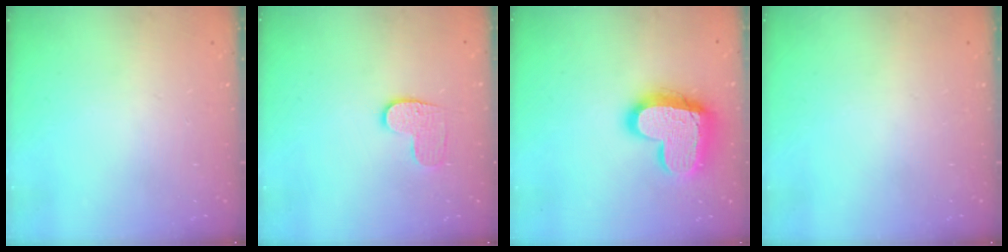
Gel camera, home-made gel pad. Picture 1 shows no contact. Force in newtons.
{"total": 7.0, "press": 7.0, "slide": 0.2}
{"total": 18.4, "press": 18.3, "slide": 1.7}
{"total": 0.0}